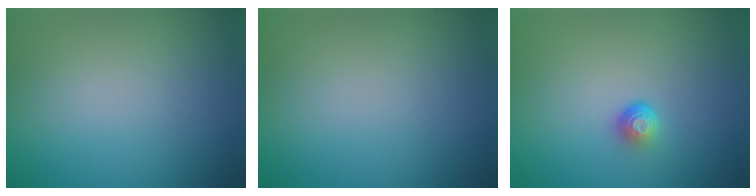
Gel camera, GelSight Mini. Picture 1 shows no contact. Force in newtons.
{"total": 0.0}
{"total": 1.7, "press": 1.0, "slide": 1.4}